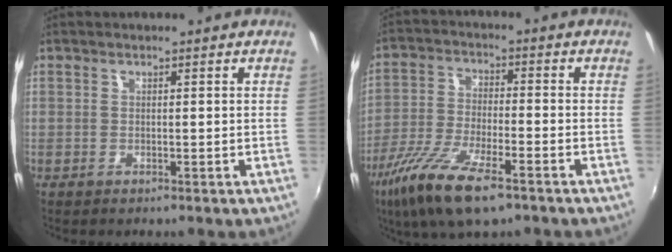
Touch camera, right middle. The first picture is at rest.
{"total": 14.0, "force": [-8.7, 3.9, 10.2], "torque": [-0.219, -0.036, -0.171]}